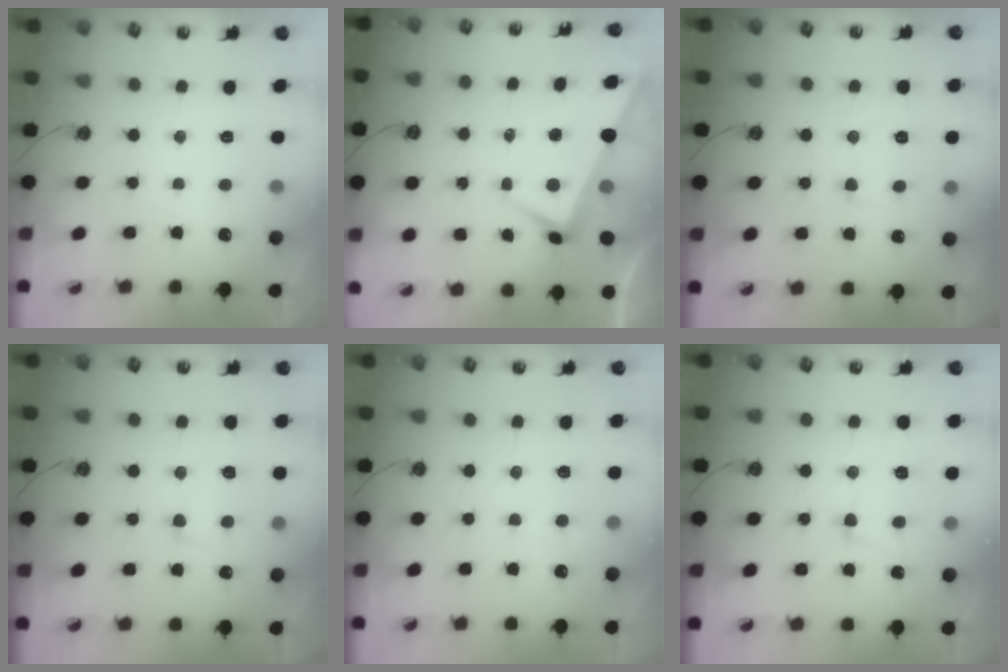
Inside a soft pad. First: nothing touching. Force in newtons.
{"total": 2.8, "press": 2.7, "slide": 0.6}
{"total": 3.1, "press": 3.0, "slide": 0.5}
{"total": 0.8, "press": 0.1, "slide": 0.8}
{"total": 1.9, "press": 1.8, "slide": 0.3}
{"total": 2.9, "press": 2.9, "slide": 0.4}